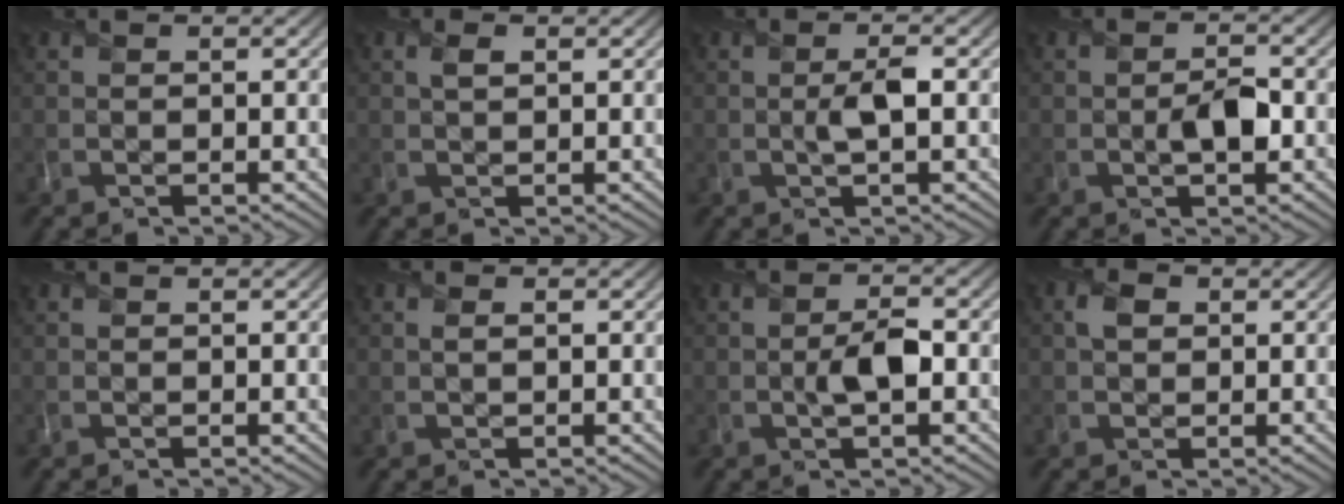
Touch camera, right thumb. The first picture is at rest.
{"total": 1.0, "force": [0.4, 0.5, 0.8], "torque": [-0.018, 0.001, 0.009]}
{"total": 2.5, "force": [-0.2, 0.6, 2.4], "torque": [-0.046, 0.004, -0.005]}
{"total": 3.1, "force": [-0.6, 1.5, 2.7], "torque": [-0.048, 0.000, -0.009]}
{"total": 0.0}
{"total": 0.6, "force": [0.3, 0.2, 0.5], "torque": [-0.010, 0.002, 0.004]}
{"total": 3.3, "force": [-0.6, 1.3, 3.0], "torque": [-0.059, 0.001, -0.012]}
{"total": 1.9, "force": [0.4, 1.6, 1.0], "torque": [-0.026, 0.003, 0.006]}